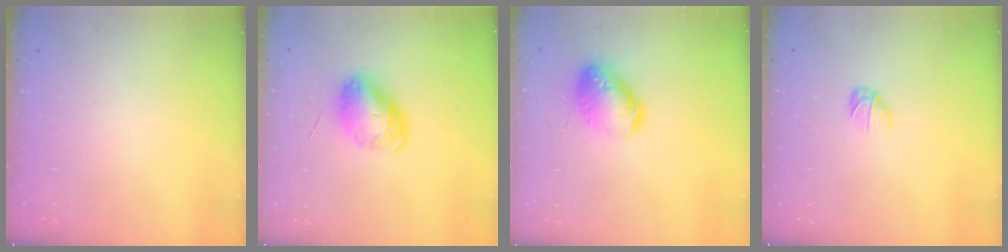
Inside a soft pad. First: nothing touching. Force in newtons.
{"total": 9.0, "press": 8.8, "slide": 1.9}
{"total": 13.9, "press": 13.8, "slide": 2.2}
{"total": 2.7, "press": 2.7, "slide": 0.7}